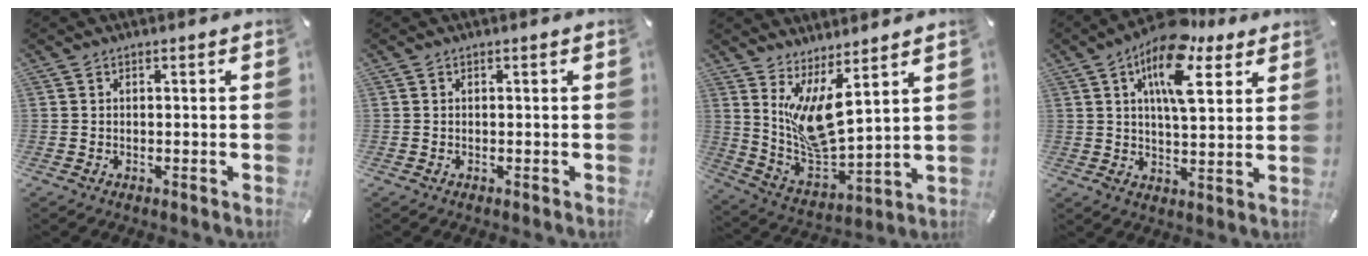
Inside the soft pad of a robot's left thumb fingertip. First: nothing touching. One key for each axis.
{"total": 0.0}
{"total": 12.6, "fx": 6.6, "fy": 4.6, "fz": 9.6, "tx": -0.212, "ty": -0.063, "tz": 0.122}
{"total": 15.4, "fx": 8.5, "fy": 6.6, "fz": 11.0, "tx": -0.182, "ty": -0.031, "tz": 0.143}